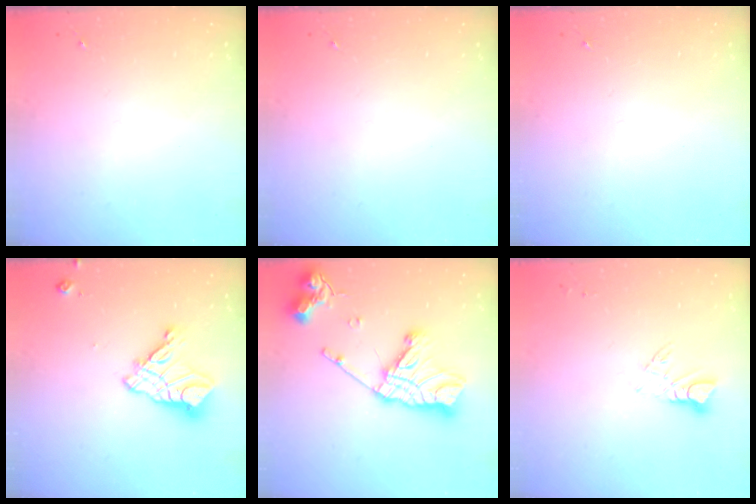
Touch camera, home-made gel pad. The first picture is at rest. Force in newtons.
{"total": 0.0}
{"total": 0.0}
{"total": 13.1, "press": 13.0, "slide": 1.3}
{"total": 20.7, "press": 20.6, "slide": 1.9}
{"total": 5.0, "press": 5.0, "slide": 0.3}